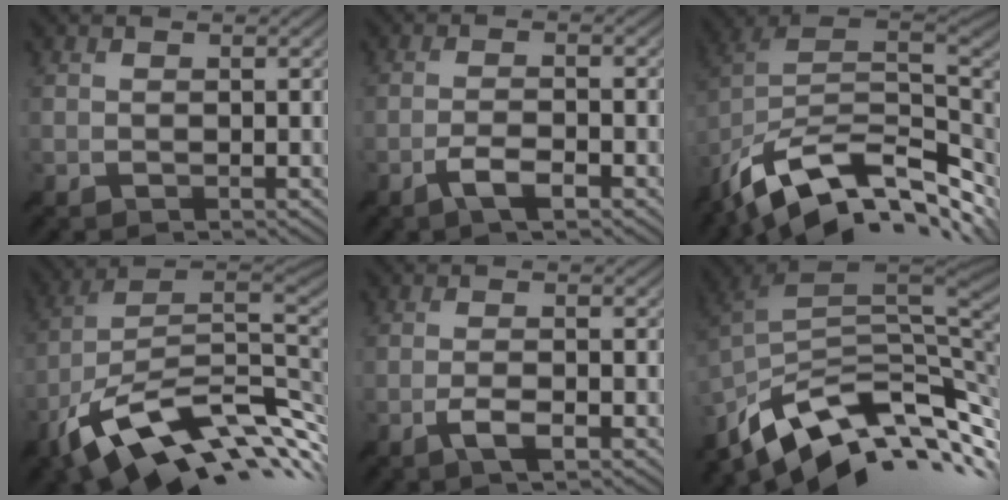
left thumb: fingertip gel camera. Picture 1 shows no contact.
{"total": 3.6, "force": [-2.2, 0.9, 2.7], "torque": [-0.055, 0.004, -0.046]}
{"total": 15.9, "force": [-7.6, 8.3, 11.2], "torque": [-0.225, -0.022, -0.117]}
{"total": 15.9, "force": [-5.0, 7.4, 13.2], "torque": [-0.256, 0.001, -0.097]}
{"total": 3.0, "force": [-1.5, 0.8, 2.4], "torque": [-0.046, 0.005, -0.031]}
{"total": 11.1, "force": [-5.0, 5.0, 8.6], "torque": [-0.189, -0.009, -0.086]}